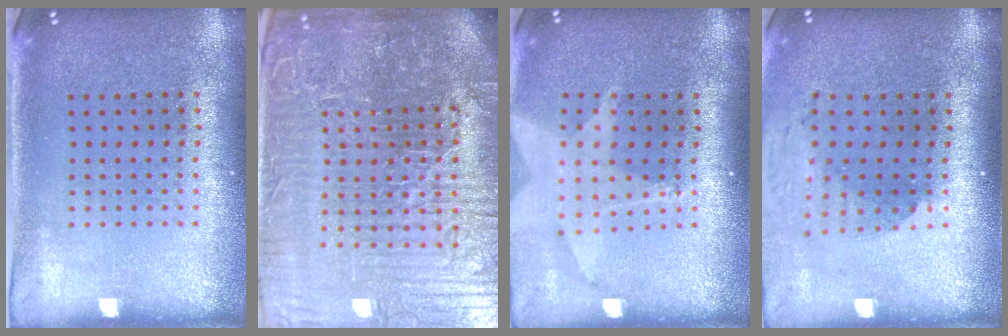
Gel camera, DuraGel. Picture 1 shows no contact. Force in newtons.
{"total": 7.9, "press": 6.9, "slide": 3.7}
{"total": 1.8, "press": 1.4, "slide": 1.0}
{"total": 1.8, "press": 1.4, "slide": 1.1}